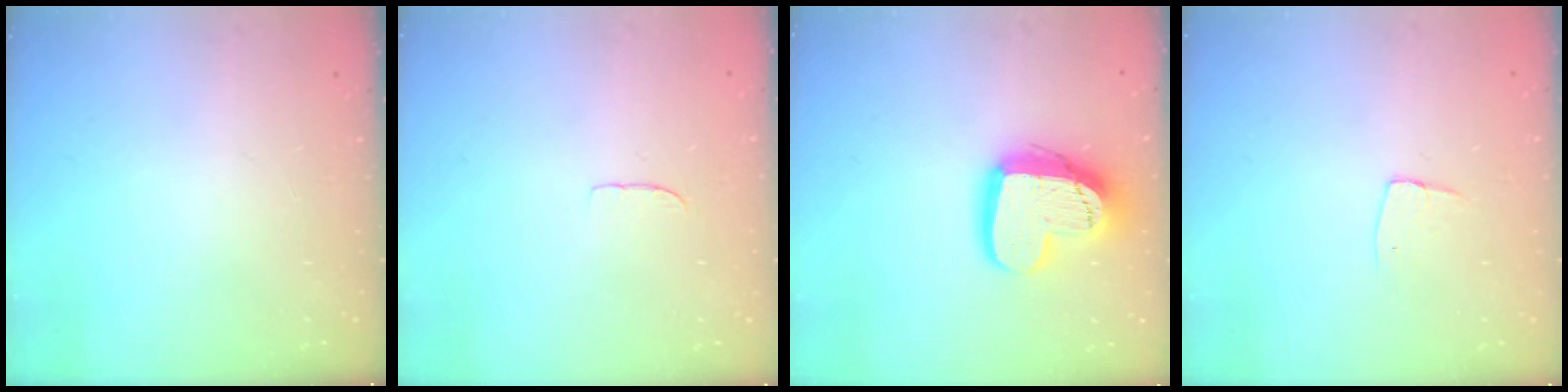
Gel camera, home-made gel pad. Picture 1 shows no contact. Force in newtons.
{"total": 3.2, "press": 3.2, "slide": 0.3}
{"total": 19.0, "press": 18.9, "slide": 1.6}
{"total": 4.8, "press": 4.8, "slide": 0.3}